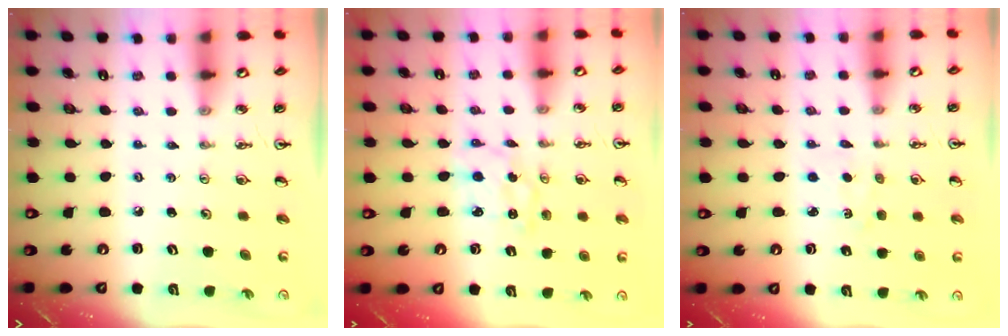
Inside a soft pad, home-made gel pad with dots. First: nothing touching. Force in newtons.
{"total": 1.8, "press": 1.8, "slide": 0.1}
{"total": 2.2, "press": 2.2, "slide": 0.4}